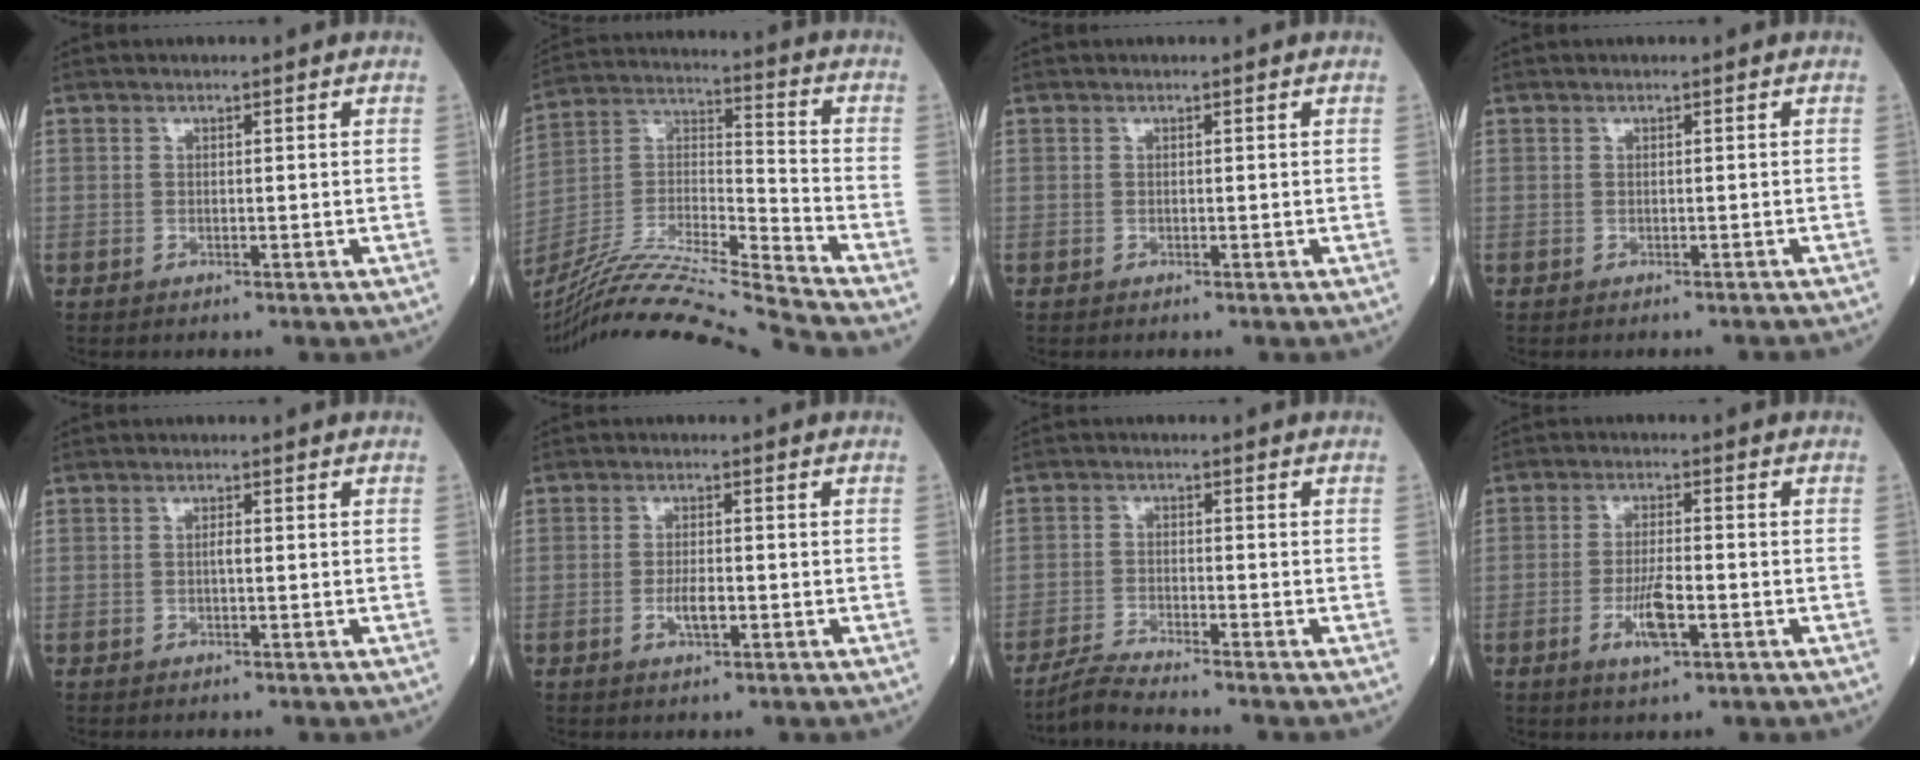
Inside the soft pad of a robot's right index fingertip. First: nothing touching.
{"total": 22.5, "force": [-20.5, -2.0, 9.2], "torque": [-0.201, -0.020, -0.361]}
{"total": 0.0}
{"total": 2.3, "force": [-2.2, 0.1, 0.7], "torque": [-0.007, -0.007, -0.024]}
{"total": 0.6, "force": [0.0, 0.1, 0.6], "torque": [-0.013, 0.000, -0.001]}
{"total": 2.9, "force": [-0.9, 0.8, 2.7], "torque": [-0.052, 0.001, -0.013]}
{"total": 4.5, "force": [-4.1, -1.4, 1.1], "torque": [-0.032, -0.024, -0.081]}
{"total": 5.6, "force": [-2.1, 1.0, 5.1], "torque": [-0.100, -0.006, -0.036]}